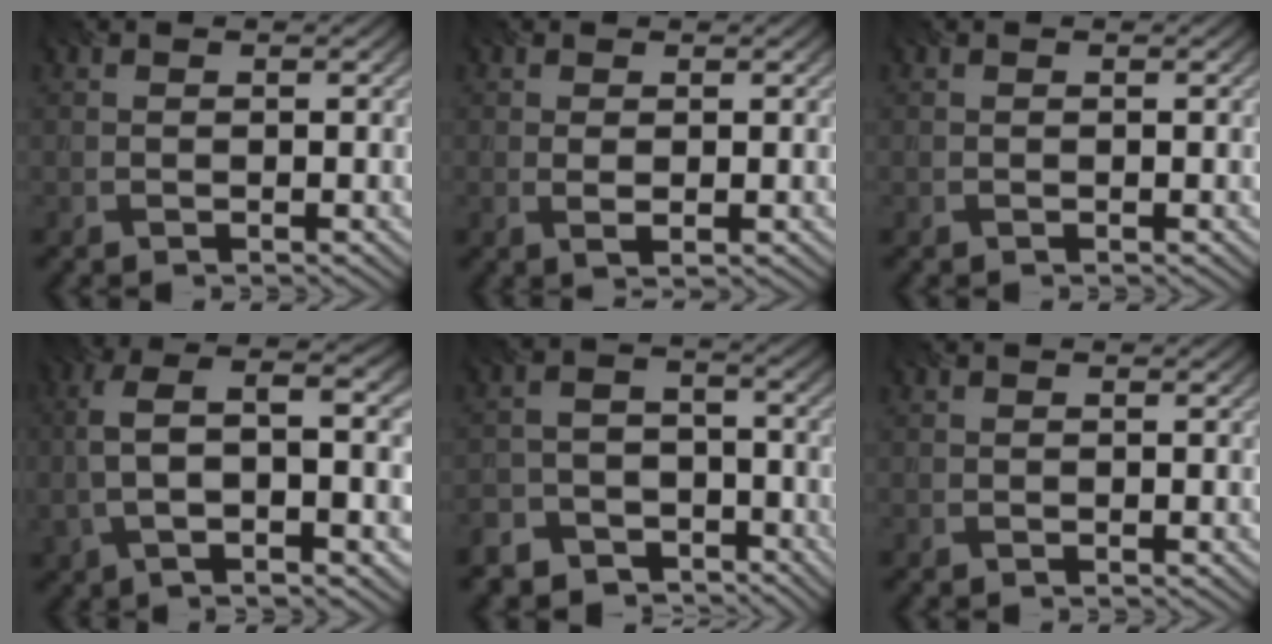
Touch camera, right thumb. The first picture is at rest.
{"total": 1.3, "force": [0.2, 0.5, 1.2], "torque": [-0.027, -0.003, 0.006]}
{"total": 0.0}
{"total": 11.0, "force": [0.3, 3.9, 10.3], "torque": [-0.208, 0.014, -0.003]}
{"total": 8.6, "force": [-6.3, 5.4, 2.2], "torque": [-0.048, -0.007, -0.102]}
{"total": 0.0}